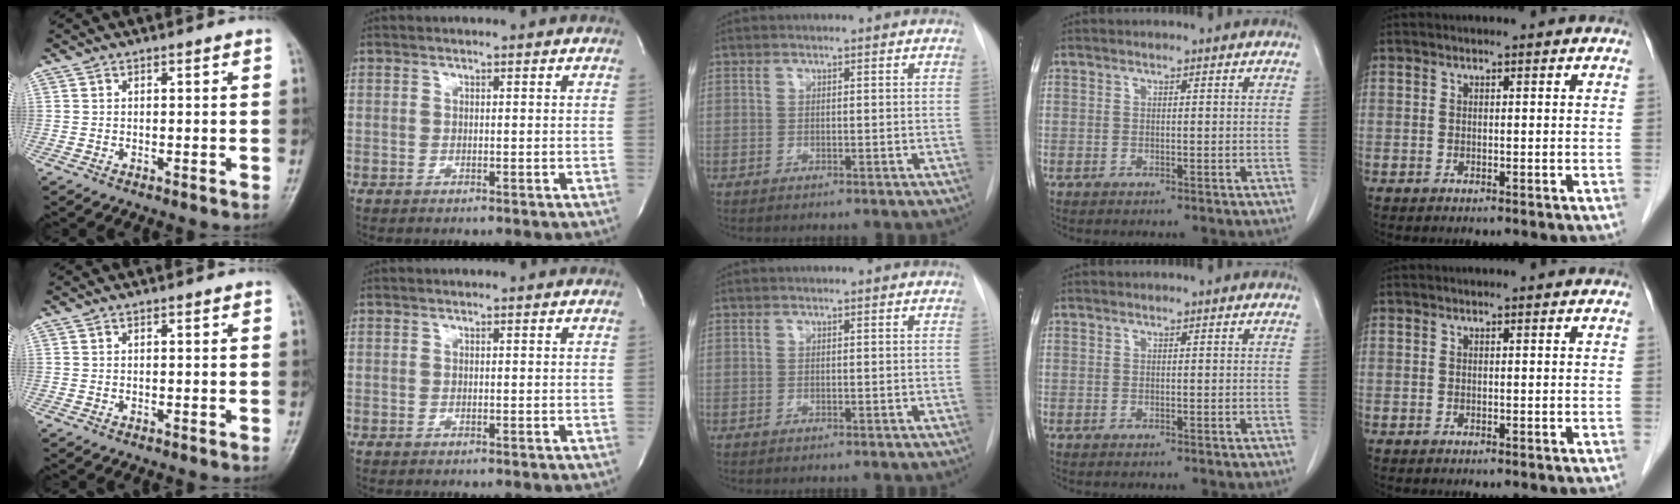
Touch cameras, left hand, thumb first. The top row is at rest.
{}